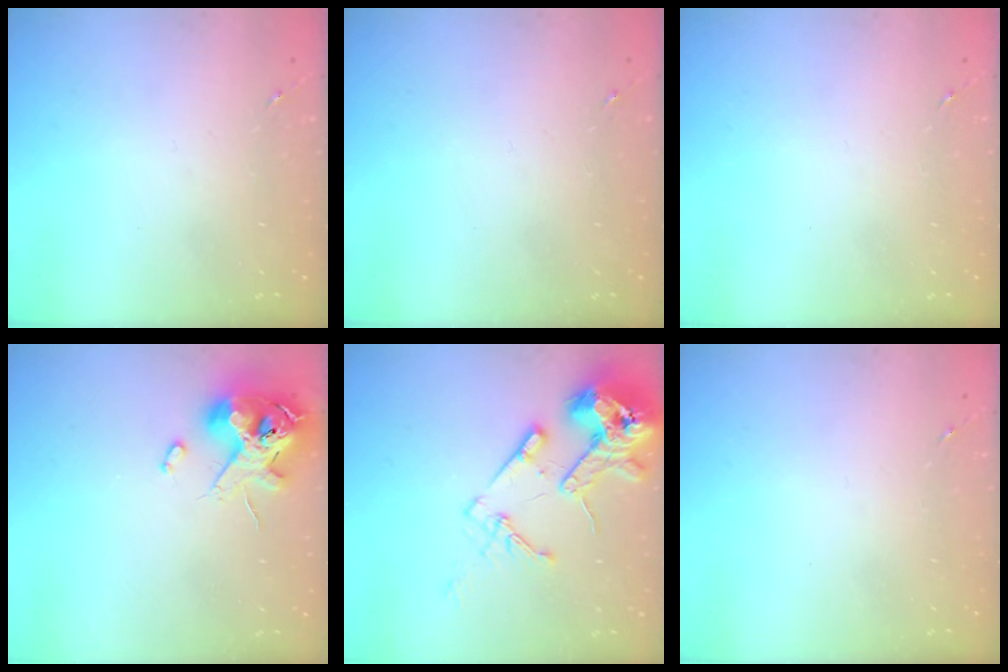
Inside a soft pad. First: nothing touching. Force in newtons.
{"total": 0.0}
{"total": 0.0}
{"total": 12.6, "press": 12.4, "slide": 2.1}
{"total": 16.3, "press": 16.1, "slide": 2.5}
{"total": 0.0}